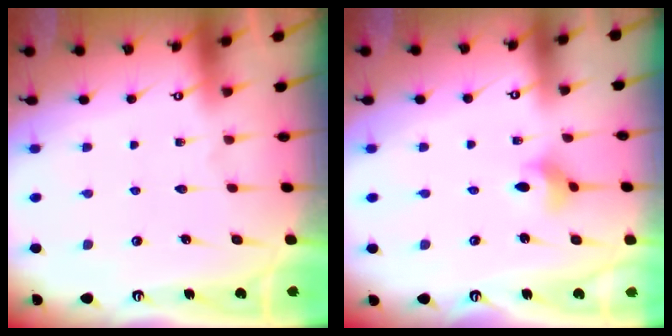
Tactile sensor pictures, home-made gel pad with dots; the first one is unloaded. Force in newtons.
{"total": 3.9, "press": 3.9, "slide": 0.6}